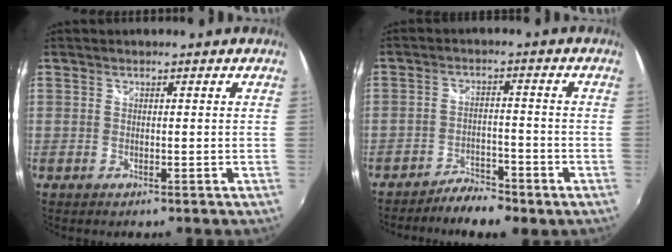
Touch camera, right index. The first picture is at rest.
{"total": 6.2, "force": [-5.1, 2.1, 2.9], "torque": [-0.074, -0.001, -0.082]}